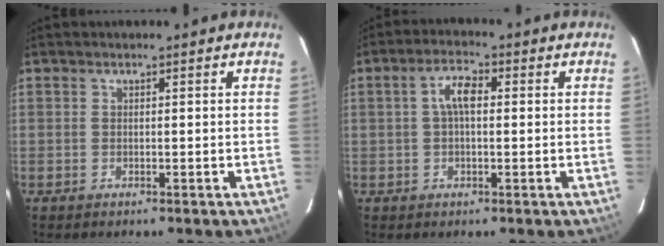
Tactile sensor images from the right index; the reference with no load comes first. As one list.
[{"total": 4.5, "force": [0.5, 1.9, 4.0], "torque": [-0.078, 0.015, 0.008]}]